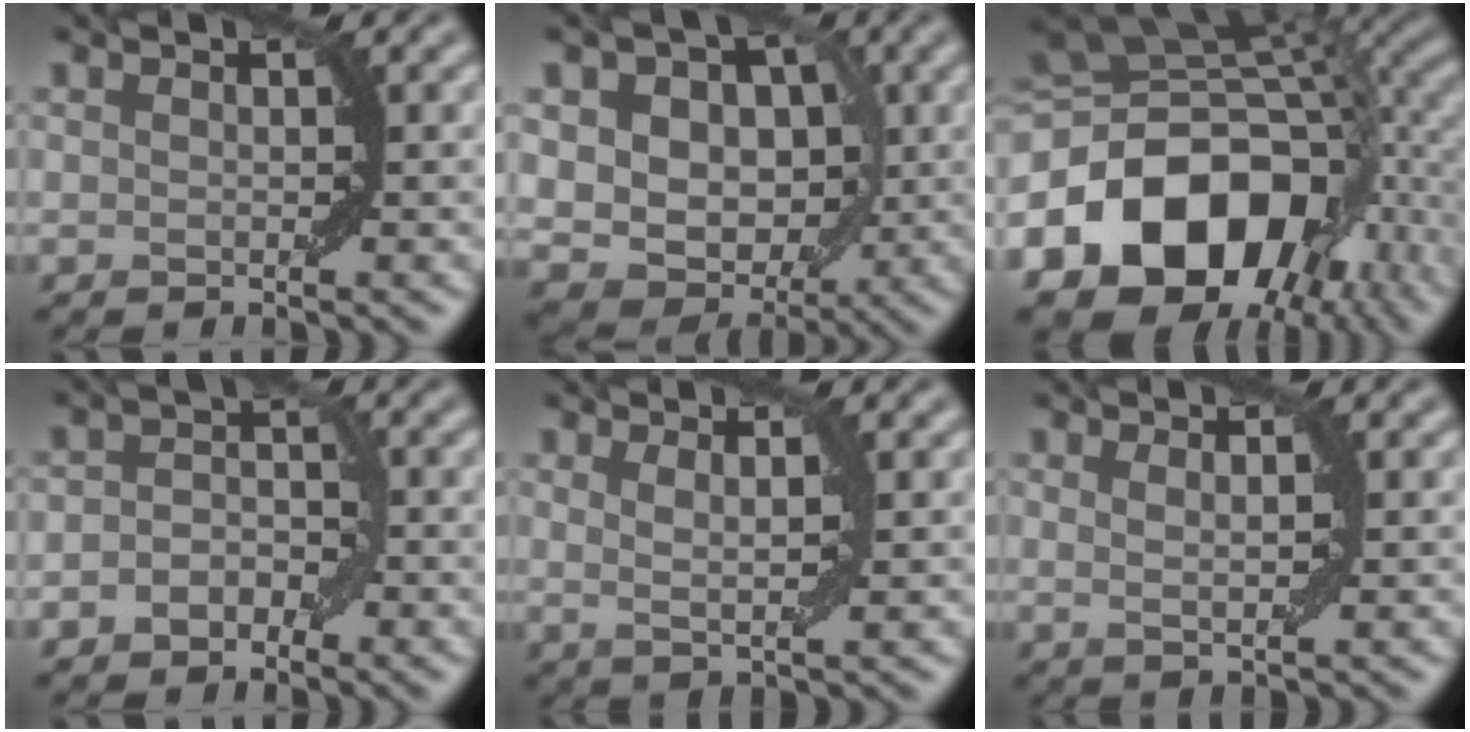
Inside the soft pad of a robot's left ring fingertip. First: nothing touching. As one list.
[{"total": 11.0, "force": [2.2, 8.6, 6.5], "torque": [-0.055, 0.032, 0.014]}, {"total": 17.2, "force": [-5.7, 12.5, 10.4], "torque": [-0.194, -0.013, -0.096]}, {"total": 2.6, "force": [-1.2, 1.9, 1.3], "torque": [-0.020, 0.007, -0.024]}, {"total": 2.1, "force": [0.9, 0.5, 1.8], "torque": [-0.027, -0.003, 0.016]}, {"total": 1.5, "force": [0.5, 0.3, 1.4], "torque": [-0.022, -0.001, 0.008]}]